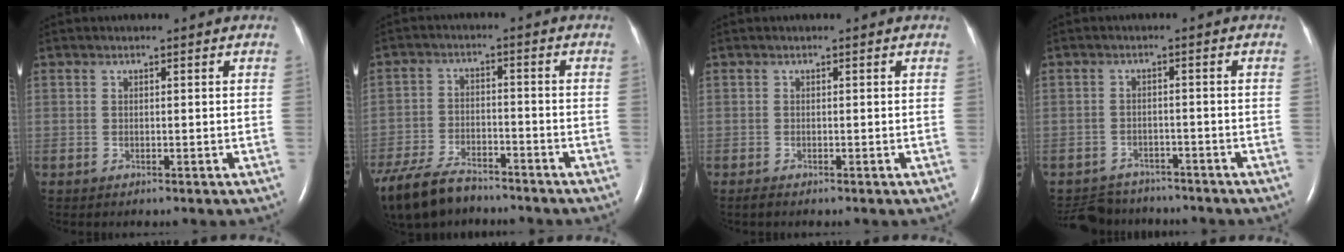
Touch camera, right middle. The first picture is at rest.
{"total": 12.8, "force": [-10.4, 4.5, 5.9], "torque": [-0.121, -0.021, -0.173]}
{"total": 0.5, "force": [-0.4, 0.0, 0.3], "torque": [-0.010, -0.002, -0.009]}
{"total": 7.3, "force": [-6.7, 2.8, 0.6], "torque": [-0.013, 0.006, -0.096]}